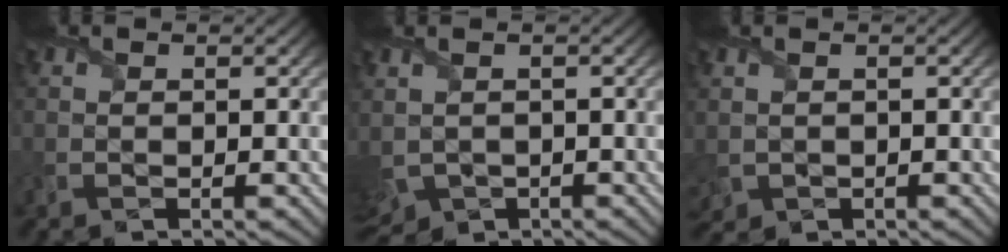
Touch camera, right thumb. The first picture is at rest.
{"total": 4.0, "force": [-1.0, 2.8, 2.6], "torque": [-0.079, -0.025, -0.012]}
{"total": 2.3, "force": [-0.2, 1.9, 1.2], "torque": [-0.045, -0.011, -0.004]}